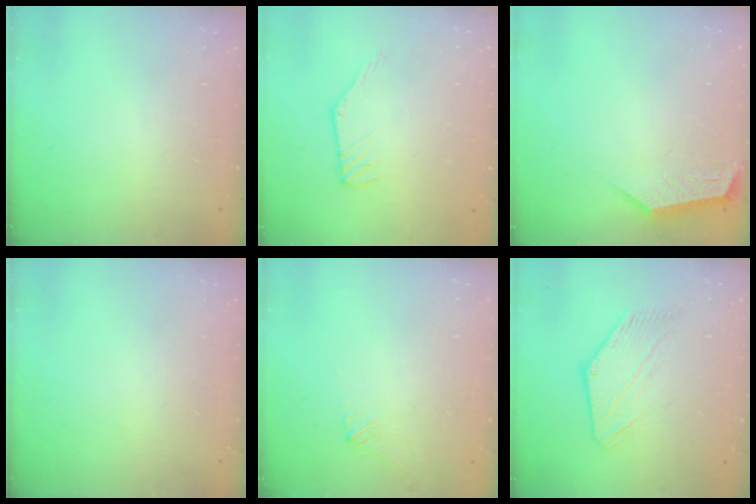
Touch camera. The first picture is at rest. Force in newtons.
{"total": 3.6, "press": 3.6, "slide": 0.1}
{"total": 2.5, "press": 2.4, "slide": 0.3}
{"total": 0.0}
{"total": 1.8, "press": 1.8, "slide": 0.3}
{"total": 3.8, "press": 3.7, "slide": 0.4}